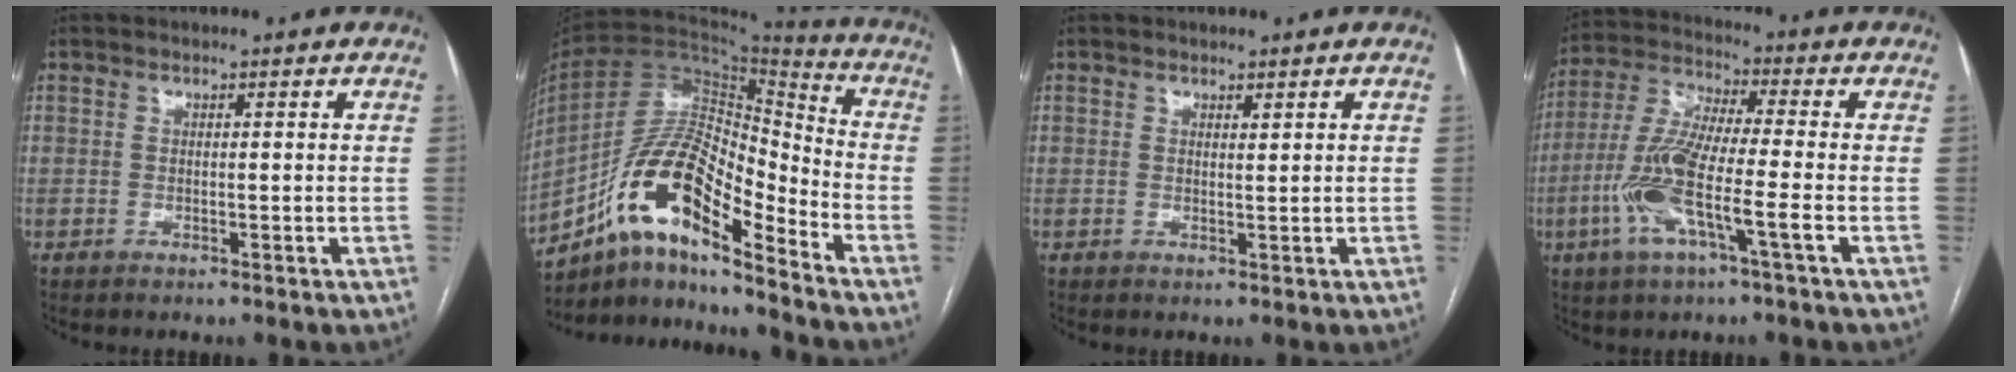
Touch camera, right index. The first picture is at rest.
{"total": 15.5, "force": [-9.8, 3.9, 11.3], "torque": [-0.214, 0.036, -0.170]}
{"total": 0.7, "force": [0.5, 0.1, 0.4], "torque": [-0.007, -0.005, 0.009]}
{"total": 12.0, "force": [-3.8, 1.2, 11.3], "torque": [-0.246, 0.001, -0.078]}